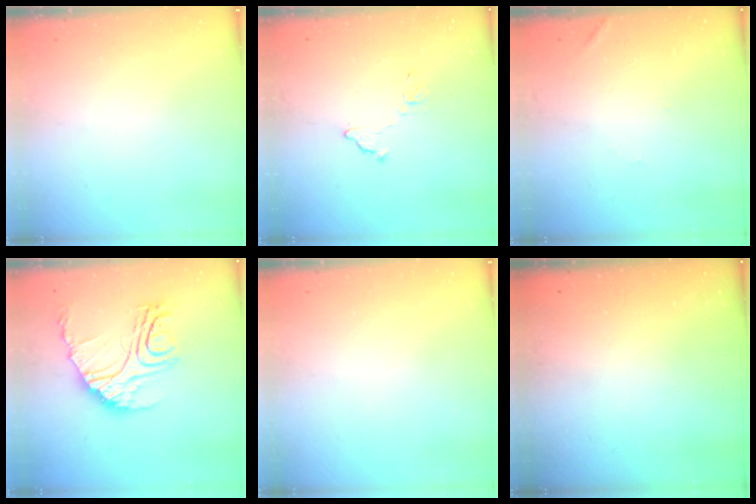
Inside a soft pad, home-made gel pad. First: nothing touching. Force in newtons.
{"total": 7.9, "press": 7.9, "slide": 0.4}
{"total": 5.7, "press": 5.7, "slide": 0.1}
{"total": 18.5, "press": 18.4, "slide": 2.1}
{"total": 0.0}
{"total": 3.0, "press": 2.9, "slide": 0.8}